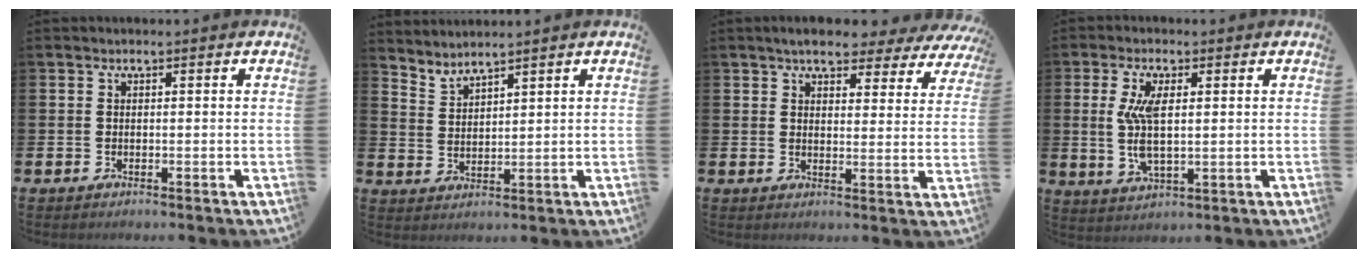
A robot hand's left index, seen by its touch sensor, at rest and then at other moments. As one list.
[{"total": 3.1, "force": [3.0, -0.4, -0.7], "torque": [0.001, -0.022, 0.057]}, {"total": 5.3, "force": [4.8, 1.7, 1.6], "torque": [-0.041, -0.025, 0.081]}, {"total": 5.8, "force": [1.3, 2.3, 5.2], "torque": [-0.117, -0.002, 0.017]}]